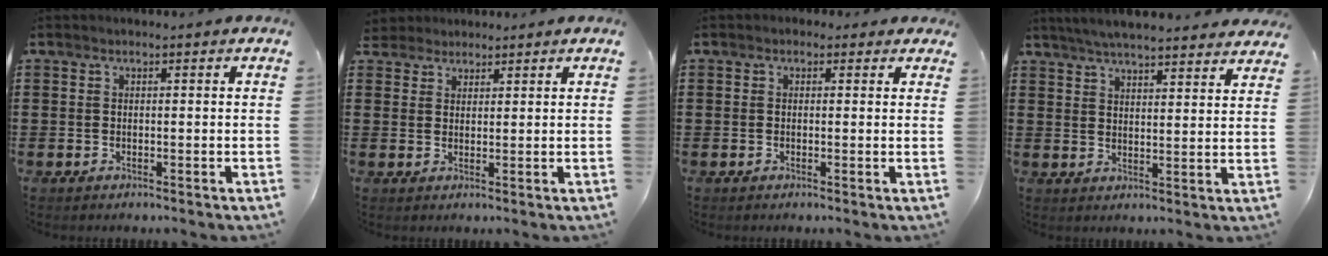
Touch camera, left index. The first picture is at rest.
{"total": 2.2, "force": [1.9, 1.0, -0.2], "torque": [-0.005, 0.009, 0.037]}
{"total": 1.0, "force": [0.2, 0.9, 0.4], "torque": [-0.009, 0.006, 0.002]}
{"total": 5.1, "force": [4.9, -0.2, 1.3], "torque": [-0.040, -0.020, 0.088]}